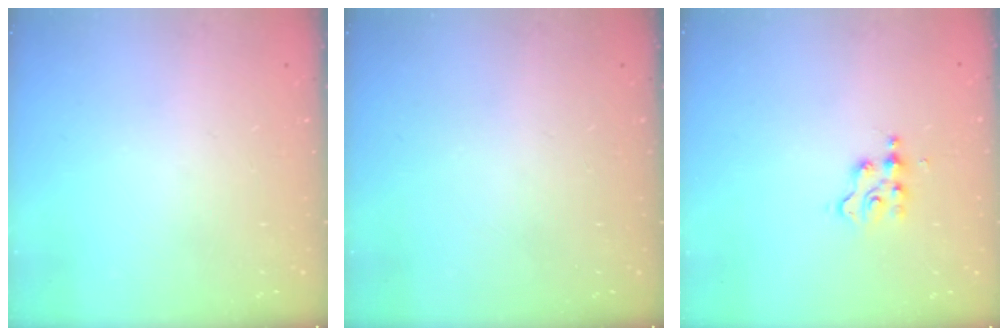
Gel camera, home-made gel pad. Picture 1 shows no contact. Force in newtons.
{"total": 0.0}
{"total": 2.6, "press": 2.6, "slide": 0.3}